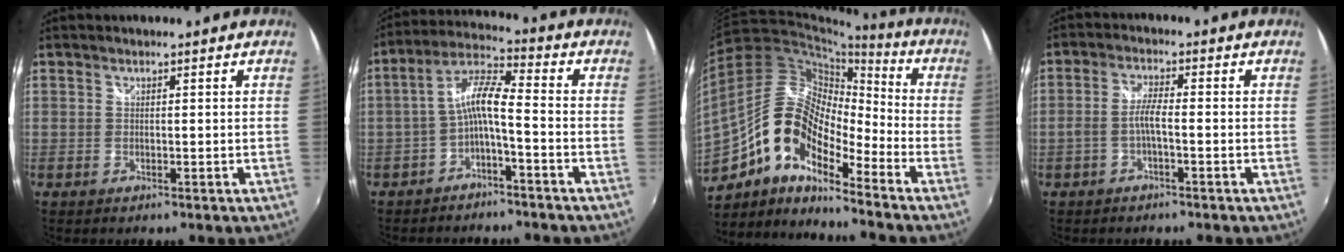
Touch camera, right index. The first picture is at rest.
{"total": 7.2, "force": [-2.8, 1.3, 6.5], "torque": [-0.152, 0.018, -0.053]}
{"total": 15.6, "force": [-8.5, 6.8, 11.2], "torque": [-0.199, 0.010, -0.178]}
{"total": 3.3, "force": [-1.4, 0.3, 2.9], "torque": [-0.068, 0.007, -0.027]}